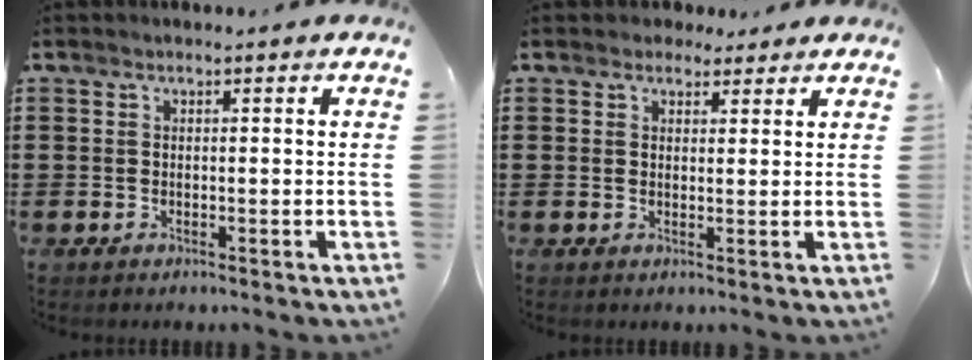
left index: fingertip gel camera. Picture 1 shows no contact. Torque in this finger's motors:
{"motor_torque": [1.10, 1.04, 0.04, 0.00]}